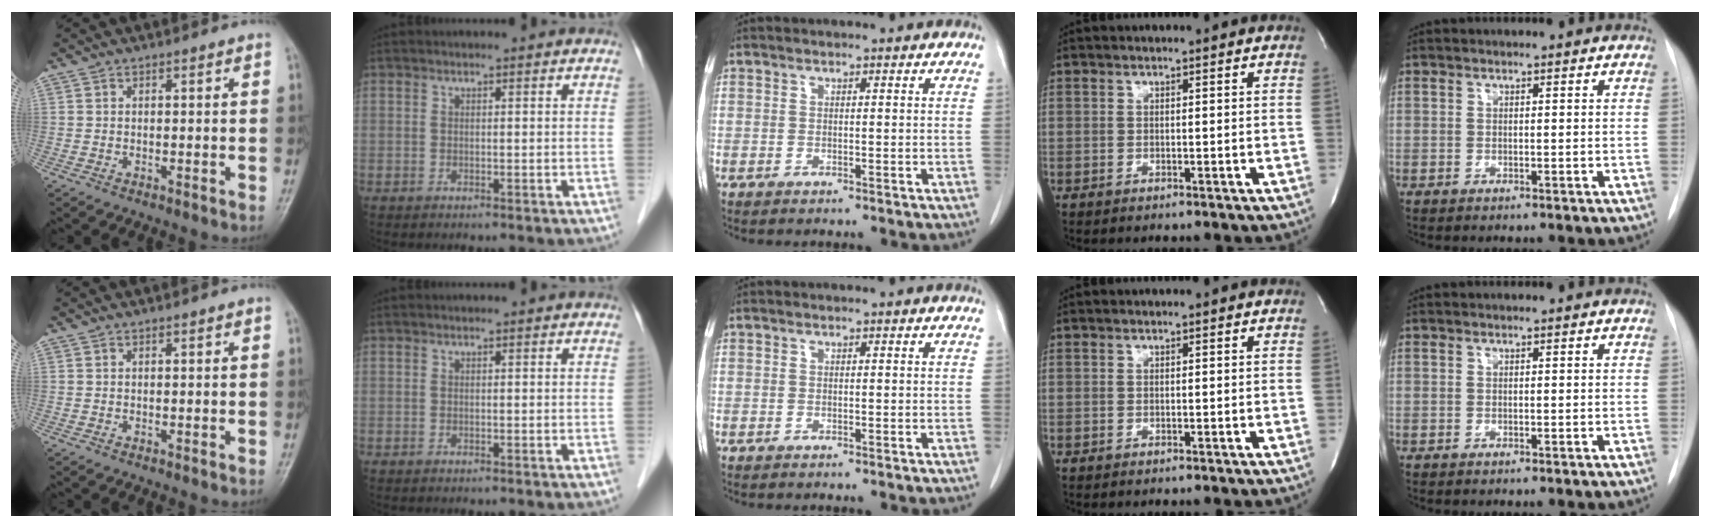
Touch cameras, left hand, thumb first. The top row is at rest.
{}